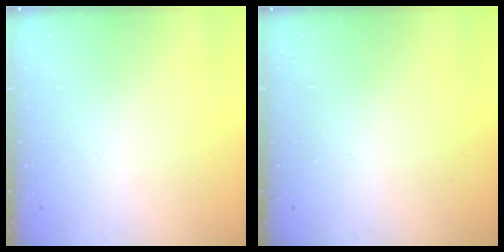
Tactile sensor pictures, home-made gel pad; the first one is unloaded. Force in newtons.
{"total": 0.0}